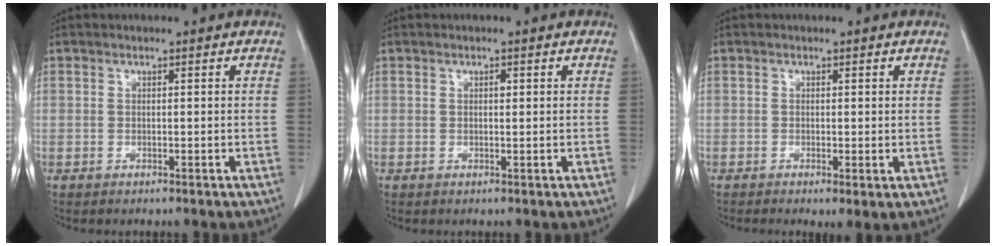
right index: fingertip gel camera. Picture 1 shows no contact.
{"total": 0.6, "force": [0.2, 0.3, 0.5], "torque": [-0.007, 0.001, 0.002]}
{"total": 2.1, "force": [-0.6, 0.5, 1.9], "torque": [-0.027, -0.008, -0.009]}